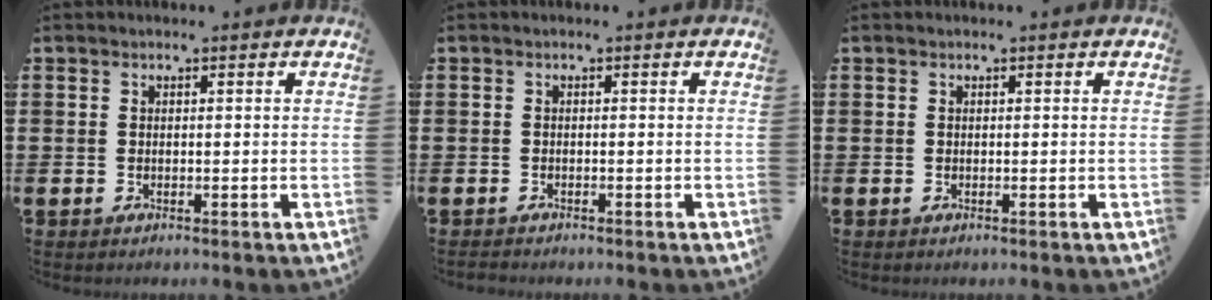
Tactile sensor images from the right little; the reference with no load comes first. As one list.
[{"total": 0.0}, {"total": 0.0}]